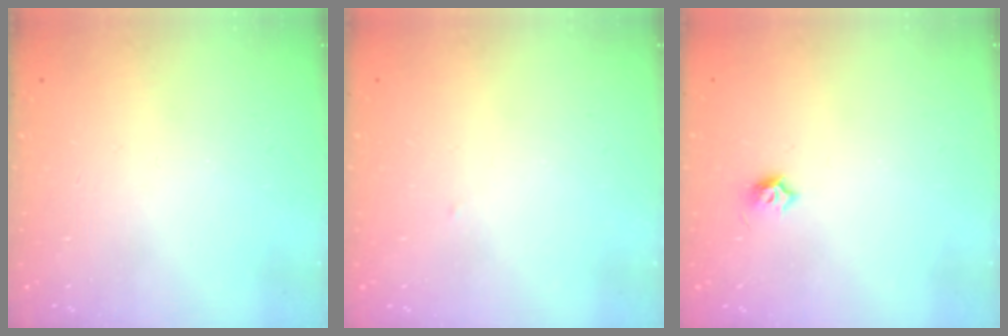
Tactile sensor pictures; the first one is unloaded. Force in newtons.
{"total": 1.3, "press": 1.3, "slide": 0.0}
{"total": 4.7, "press": 4.6, "slide": 0.8}